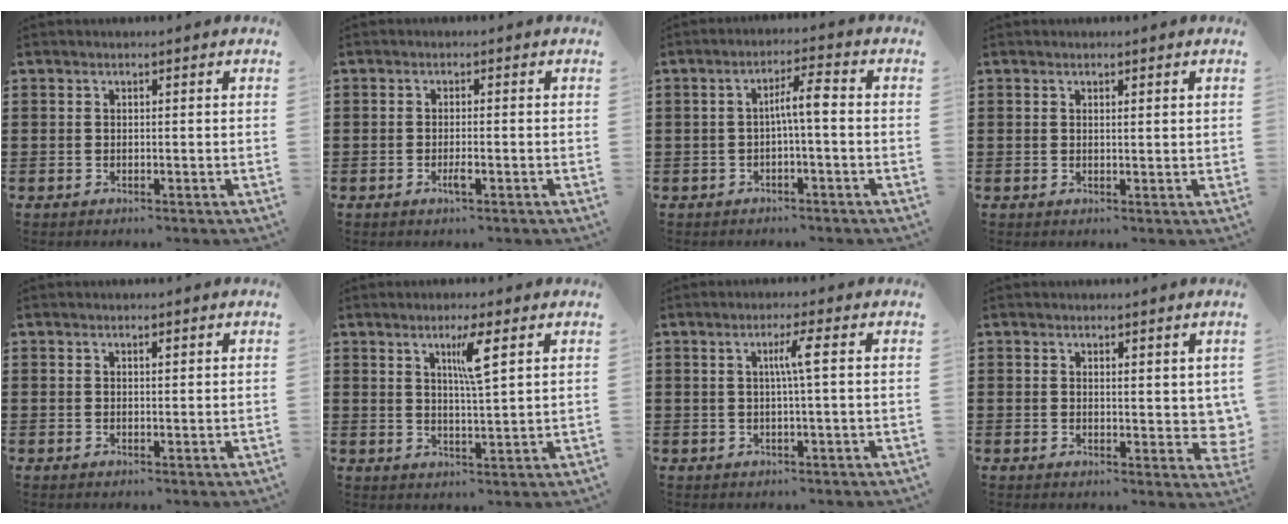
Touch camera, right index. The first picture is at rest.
{"total": 1.8, "force": [-0.8, 0.1, 1.6], "torque": [-0.034, -0.005, -0.016]}
{"total": 4.3, "force": [-0.6, 0.4, 4.3], "torque": [-0.080, 0.007, -0.016]}
{"total": 0.7, "force": [0.5, 0.1, 0.5], "torque": [-0.009, 0.000, 0.009]}
{"total": 0.6, "force": [0.3, 0.2, 0.5], "torque": [-0.010, 0.001, 0.006]}
{"total": 5.0, "force": [2.4, 0.2, 4.3], "torque": [-0.076, -0.005, 0.034]}
{"total": 3.6, "force": [0.6, -0.4, 3.5], "torque": [-0.066, -0.001, 0.004]}
{"total": 2.8, "force": [2.0, 1.5, 1.4], "torque": [-0.016, -0.001, 0.034]}